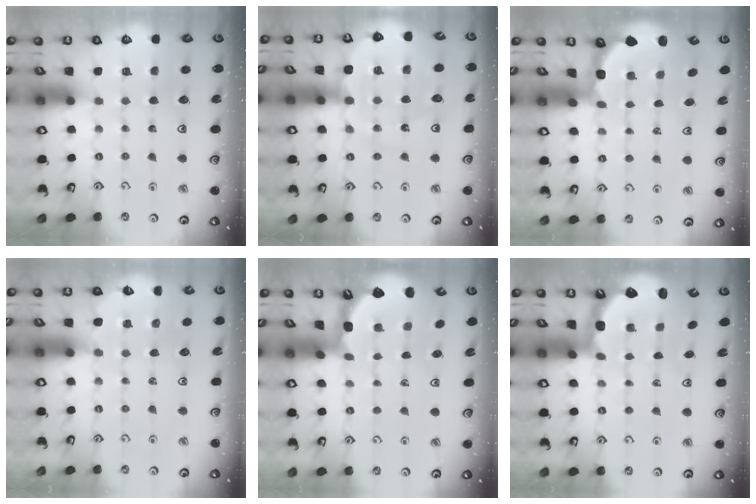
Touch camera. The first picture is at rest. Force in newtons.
{"total": 11.5, "press": 11.3, "slide": 2.3}
{"total": 2.5, "press": 1.9, "slide": 1.6}
{"total": 4.2, "press": 4.0, "slide": 1.2}
{"total": 1.9, "press": 1.9, "slide": 0.2}
{"total": 2.7, "press": 2.1, "slide": 1.7}